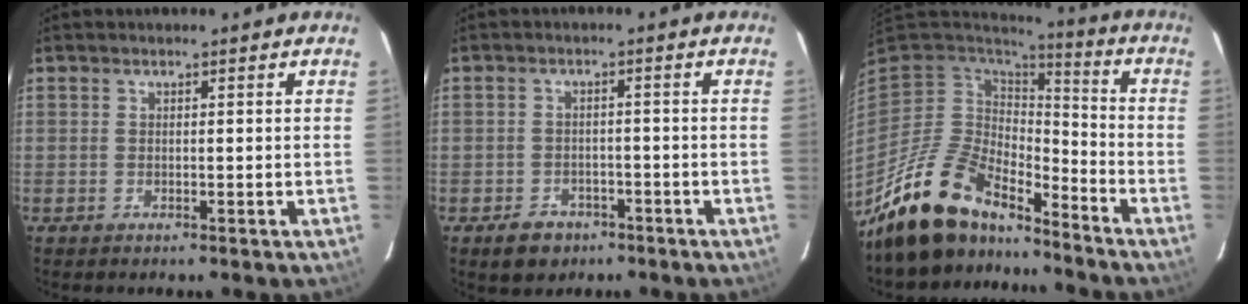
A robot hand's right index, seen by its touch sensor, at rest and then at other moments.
{"total": 5.4, "force": [-3.3, 3.9, 1.6], "torque": [-0.042, 0.011, -0.039]}
{"total": 17.2, "force": [-13.7, 6.7, 8.0], "torque": [-0.177, -0.010, -0.243]}